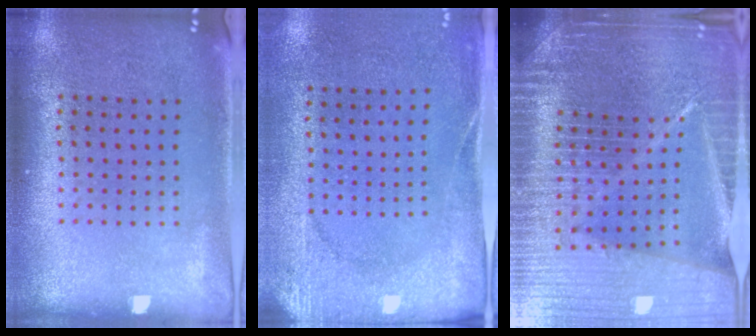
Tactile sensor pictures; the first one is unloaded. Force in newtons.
{"total": 2.6, "press": 2.0, "slide": 1.6}
{"total": 7.1, "press": 6.0, "slide": 3.7}